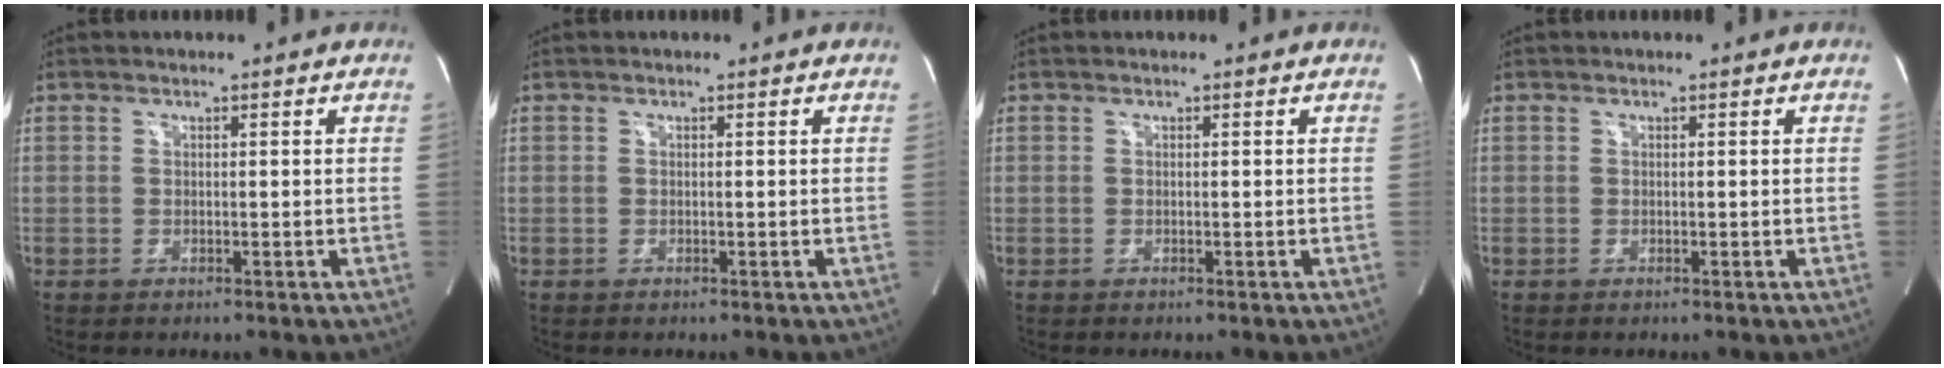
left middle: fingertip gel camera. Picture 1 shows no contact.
{"total": 0.0}
{"total": 0.0}
{"total": 0.0}